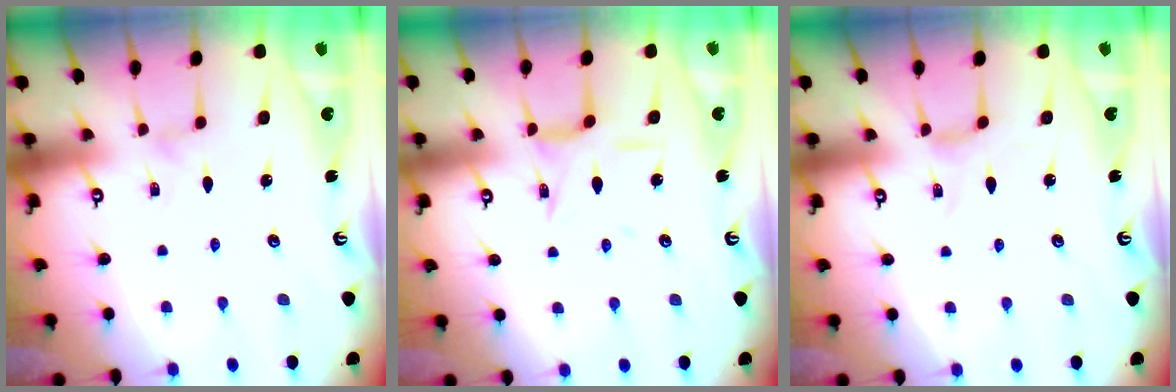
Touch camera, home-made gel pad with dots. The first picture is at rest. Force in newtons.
{"total": 6.2, "press": 6.2, "slide": 0.3}
{"total": 1.6, "press": 1.6, "slide": 0.3}